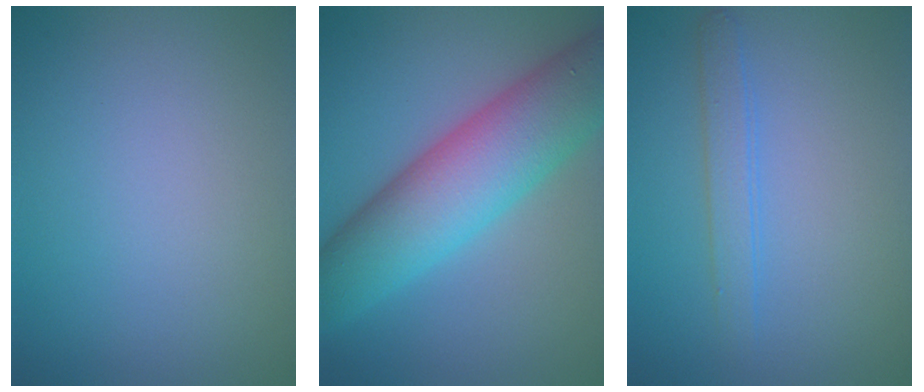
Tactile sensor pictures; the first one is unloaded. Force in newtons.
{"total": 10.1, "press": 10.1, "slide": 0.3}
{"total": 1.8, "press": 1.8, "slide": 0.1}